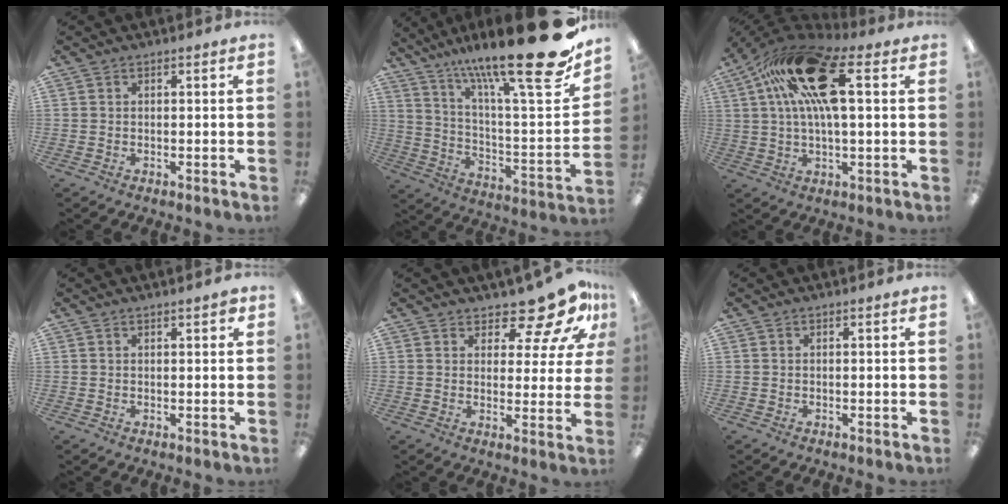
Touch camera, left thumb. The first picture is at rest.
{"total": 25.0, "force": [18.0, 4.1, 16.8], "torque": [-0.250, -0.133, 0.284]}
{"total": 22.0, "force": [7.6, 9.3, 18.4], "torque": [-0.345, -0.002, 0.120]}
{"total": 1.5, "force": [1.1, 0.3, 1.0], "torque": [-0.012, -0.002, 0.018]}
{"total": 13.3, "force": [10.0, 5.4, 6.8], "torque": [-0.095, -0.069, 0.175]}
{"total": 0.0}